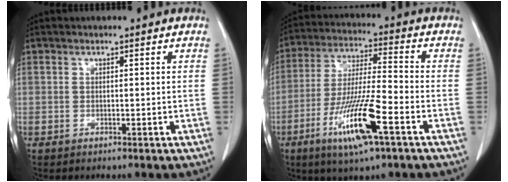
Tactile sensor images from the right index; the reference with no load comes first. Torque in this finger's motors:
{"motor_torque": [1.71, -0.43, 0.76, 0.21]}